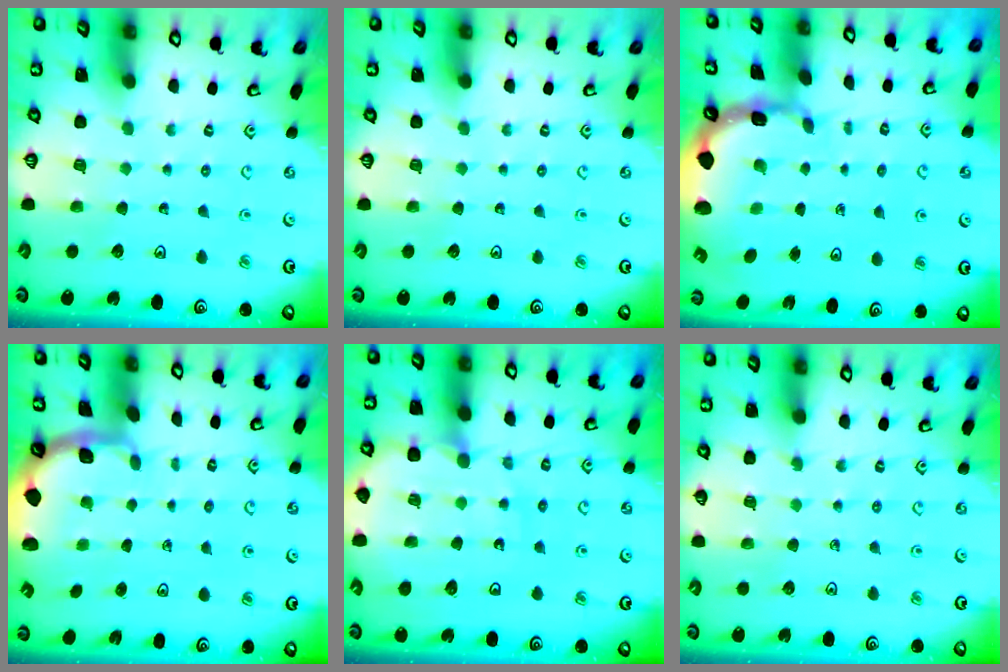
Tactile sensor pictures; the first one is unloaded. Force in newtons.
{"total": 0.0}
{"total": 2.5, "press": 2.4, "slide": 0.9}
{"total": 1.5, "press": 1.5, "slide": 0.2}
{"total": 12.4, "press": 12.3, "slide": 1.4}
{"total": 4.8, "press": 4.7, "slide": 1.0}